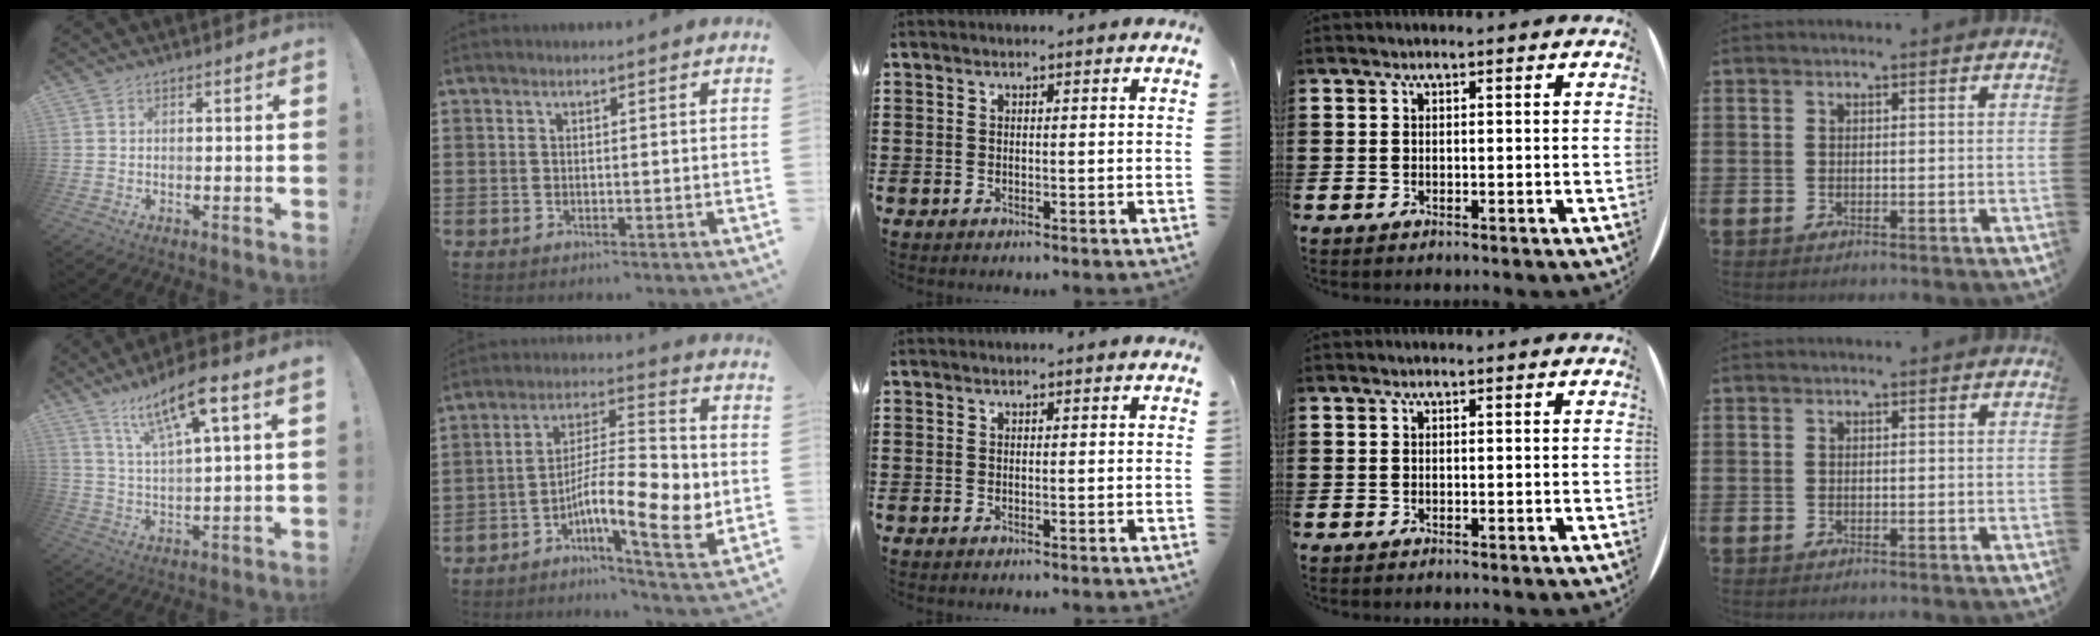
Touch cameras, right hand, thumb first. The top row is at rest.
{"thumb": {"total": 12.7, "force": [8.4, 2.0, 9.3], "torque": [-0.155, -0.042, 0.135]}, "index": {"total": 11.5, "force": [-2.9, 3.2, 10.7], "torque": [-0.188, -0.008, -0.054]}}